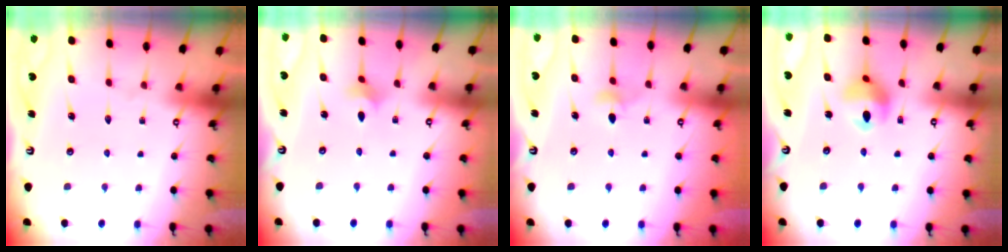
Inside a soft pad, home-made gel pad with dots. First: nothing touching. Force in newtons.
{"total": 2.9, "press": 2.9, "slide": 0.5}
{"total": 3.3, "press": 3.2, "slide": 0.8}
{"total": 11.2, "press": 10.6, "slide": 3.6}